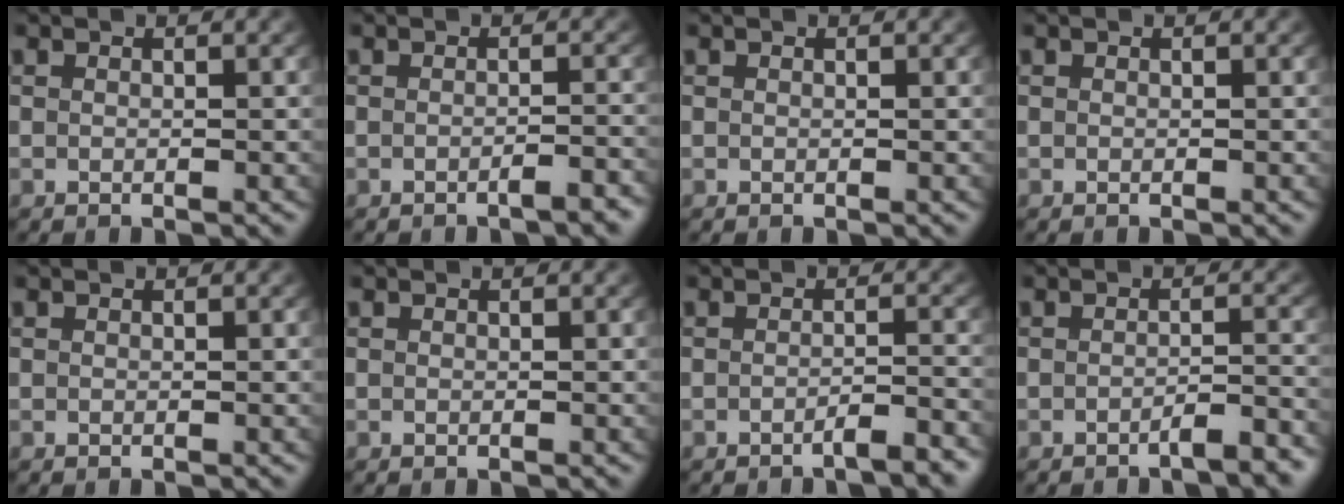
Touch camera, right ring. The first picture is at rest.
{"total": 1.4, "force": [-1.2, -0.1, 0.6], "torque": [-0.005, 0.002, -0.023]}
{"total": 0.0}
{"total": 0.0}
{"total": 0.0}
{"total": 0.0}
{"total": 1.8, "force": [-1.6, -0.1, 0.8], "torque": [-0.008, -0.001, -0.031]}
{"total": 2.1, "force": [-1.9, 0.0, 1.0], "torque": [-0.011, -0.003, -0.033]}